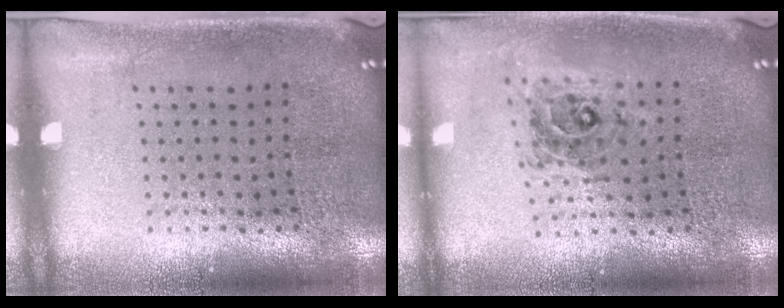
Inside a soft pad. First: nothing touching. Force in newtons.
{"total": 0.7, "press": 0.7, "slide": 0.1}